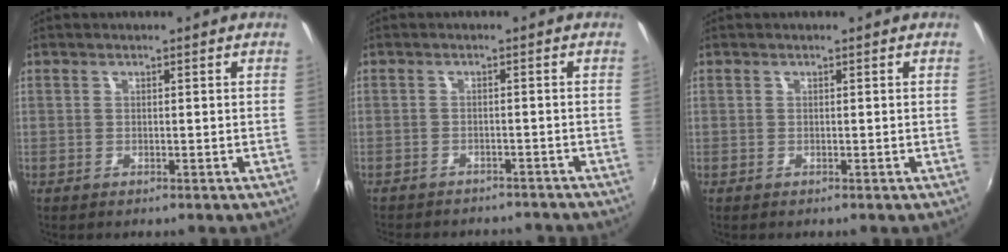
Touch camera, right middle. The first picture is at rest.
{"total": 9.9, "force": [-8.8, 3.1, 3.2], "torque": [-0.077, -0.013, -0.118]}
{"total": 0.0}